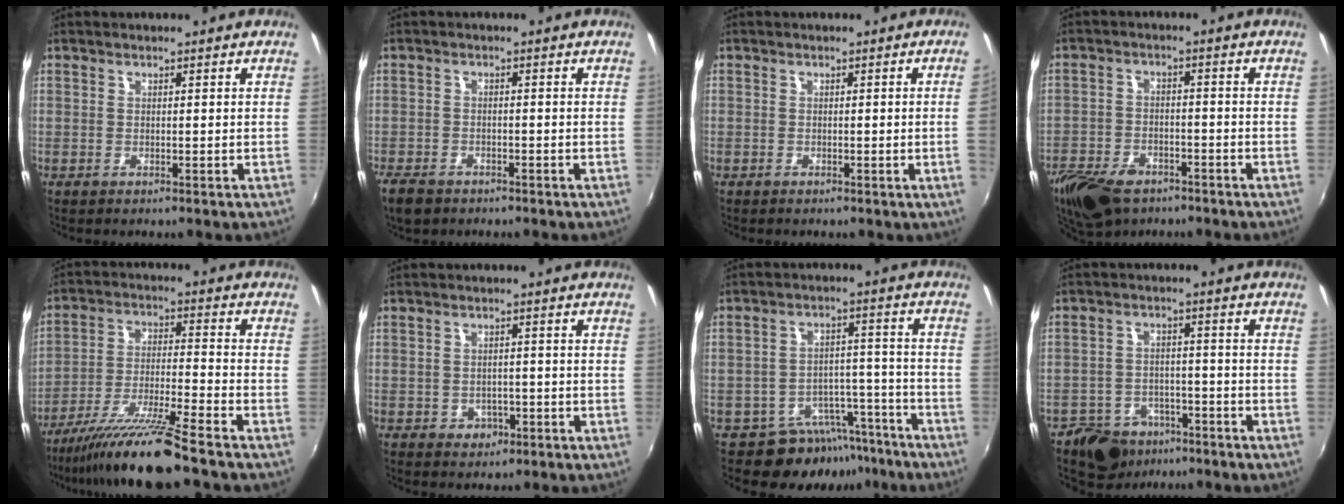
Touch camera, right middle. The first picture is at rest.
{"total": 5.5, "force": [-4.1, 2.8, 2.3], "torque": [-0.070, -0.014, -0.078]}
{"total": 1.8, "force": [-0.1, -1.1, 1.5], "torque": [-0.019, -0.011, 0.003]}
{"total": 12.6, "force": [-8.7, 6.8, 6.1], "torque": [-0.156, -0.018, -0.153]}
{"total": 13.2, "force": [-11.1, -1.9, 6.8], "torque": [-0.138, -0.016, -0.200]}
{"total": 3.0, "force": [-1.1, 2.7, 0.8], "torque": [-0.020, 0.002, -0.010]}
{"total": 10.3, "force": [-8.2, 5.8, 2.5], "torque": [-0.035, 0.034, -0.100]}
{"total": 8.7, "force": [-6.4, 5.5, 1.8], "torque": [-0.048, 0.020, -0.094]}